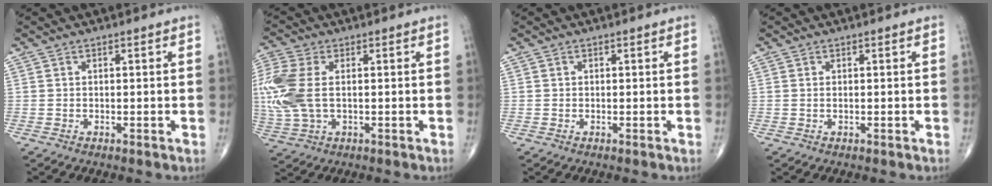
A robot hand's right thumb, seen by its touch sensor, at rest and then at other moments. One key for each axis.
{"total": 11.8, "fx": 0.9, "fy": 6.9, "fz": 9.6, "tx": -0.257, "ty": 0.009, "tz": 0.021}
{"total": 0.0}
{"total": 0.0}